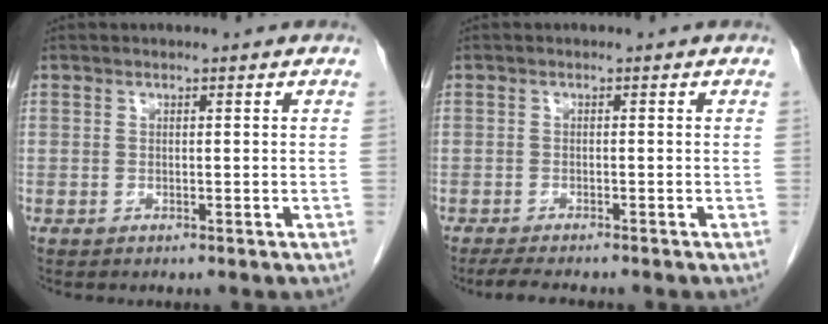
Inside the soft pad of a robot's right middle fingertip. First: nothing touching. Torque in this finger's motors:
{"motor_torque": [0.05, -0.04, 0.00, 0.00]}